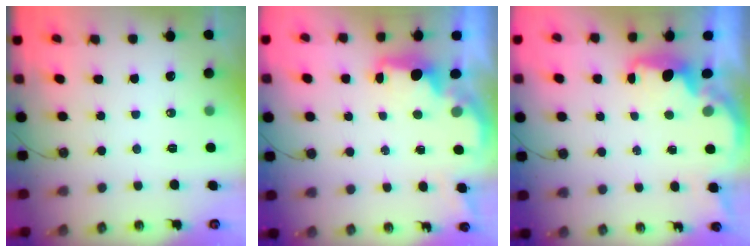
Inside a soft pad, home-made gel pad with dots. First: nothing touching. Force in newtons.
{"total": 2.2, "press": 2.1, "slide": 0.8}
{"total": 2.2, "press": 2.0, "slide": 0.8}